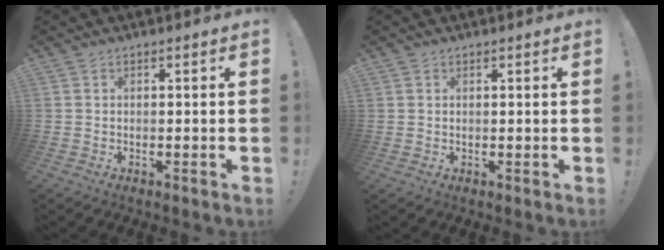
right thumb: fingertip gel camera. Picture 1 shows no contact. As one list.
[{"total": 1.8, "force": [1.0, 1.5, 0.0], "torque": [0.015, -0.011, 0.016]}]